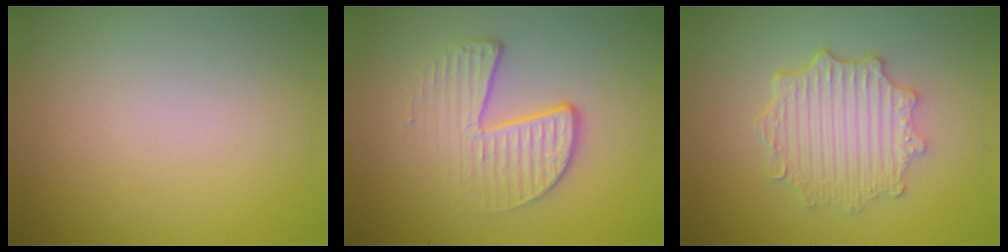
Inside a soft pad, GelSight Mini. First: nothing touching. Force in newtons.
{"total": 4.5, "press": 2.9, "slide": 3.4}
{"total": 4.7, "press": 3.8, "slide": 2.8}